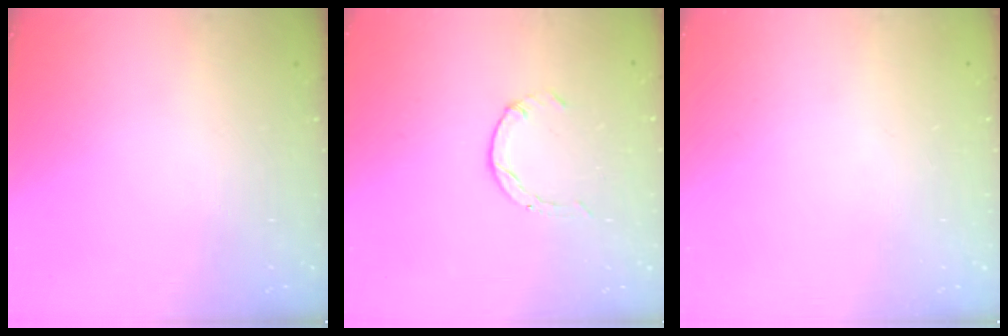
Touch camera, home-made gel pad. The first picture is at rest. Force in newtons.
{"total": 0.5, "press": 0.5, "slide": 0.1}
{"total": 0.0}